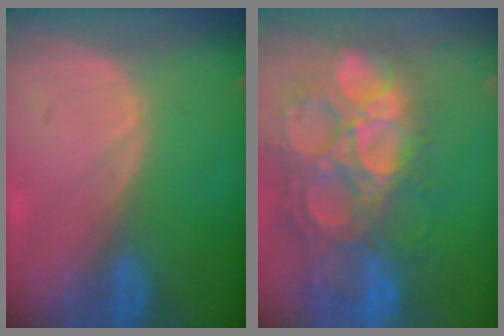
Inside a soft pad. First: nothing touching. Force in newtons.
{"total": 15.6, "press": 13.0, "slide": 8.7}